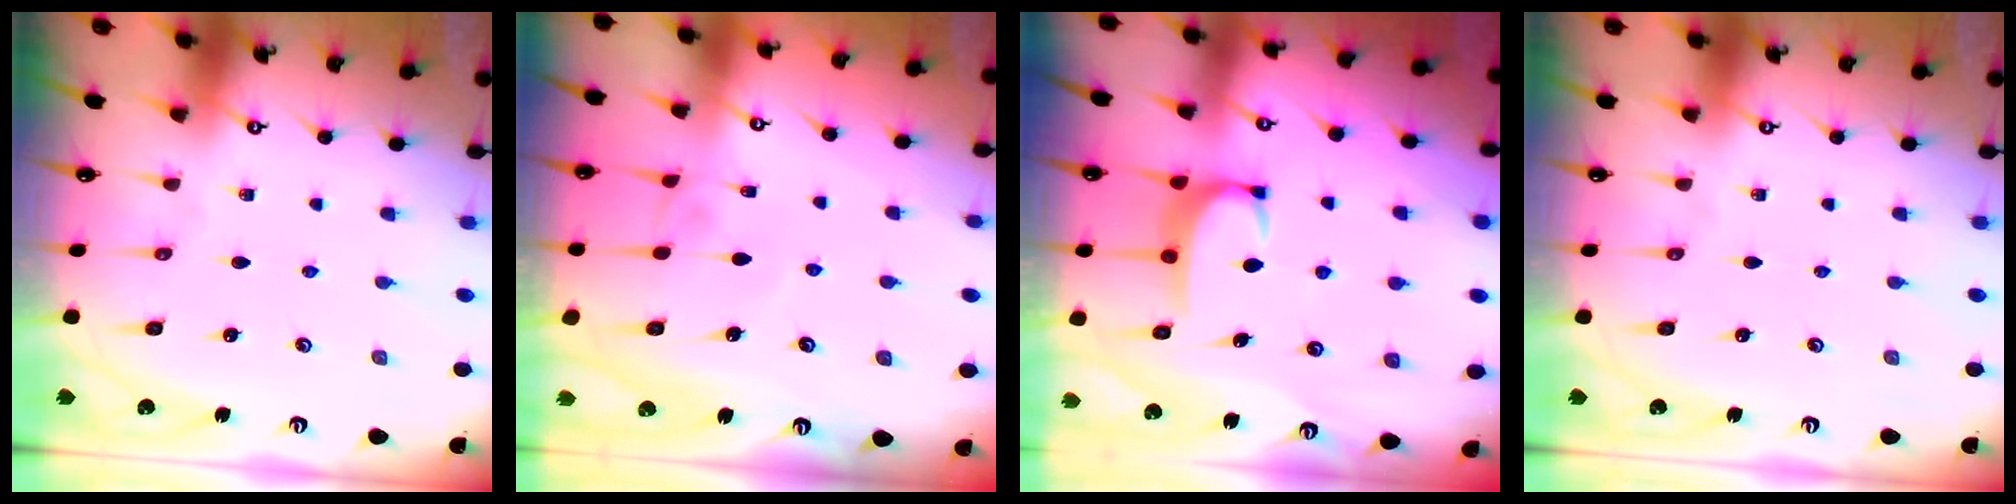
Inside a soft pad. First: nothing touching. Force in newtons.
{"total": 2.6, "press": 2.6, "slide": 0.4}
{"total": 2.8, "press": 2.8, "slide": 0.4}
{"total": 0.0}